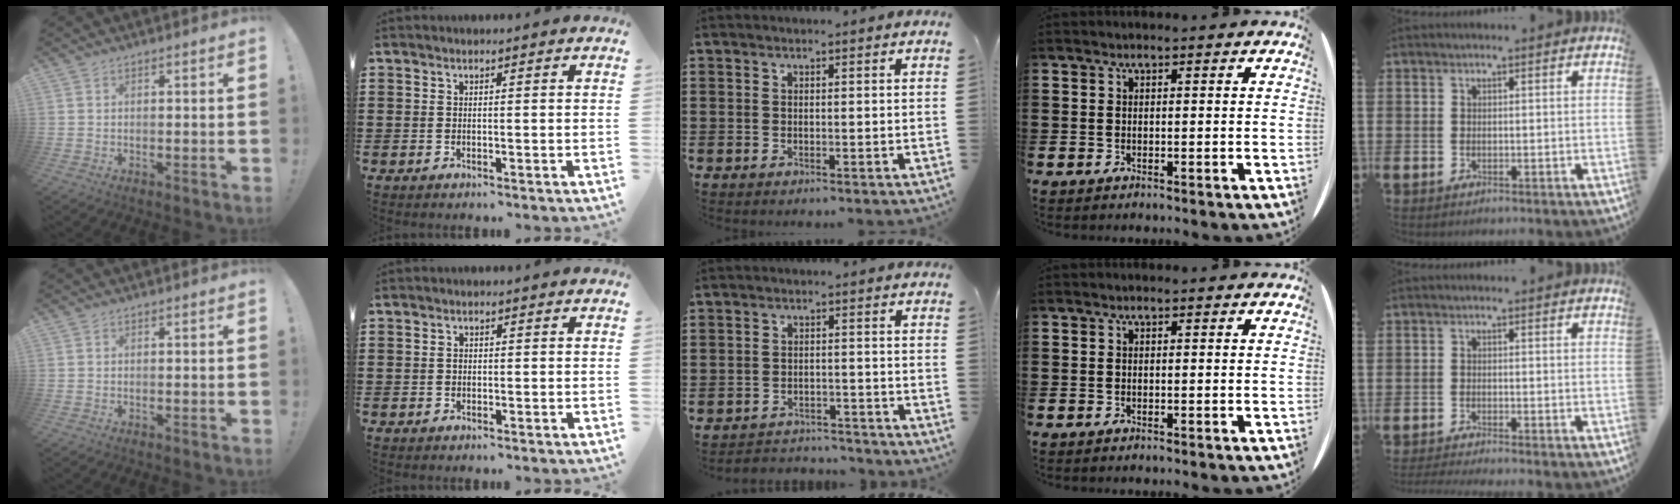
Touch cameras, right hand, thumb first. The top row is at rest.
{"index": {"total": 0.8, "force": [-0.1, 0.6, 0.5], "torque": [-0.012, 0.002, -0.002]}, "middle": {"total": 3.1, "force": [-3.1, 0.4, -0.2], "torque": [-0.006, -0.002, -0.067]}, "little": {"total": 0.6, "force": [-0.6, -0.2, 0.1], "torque": [-0.001, -0.005, -0.011]}}